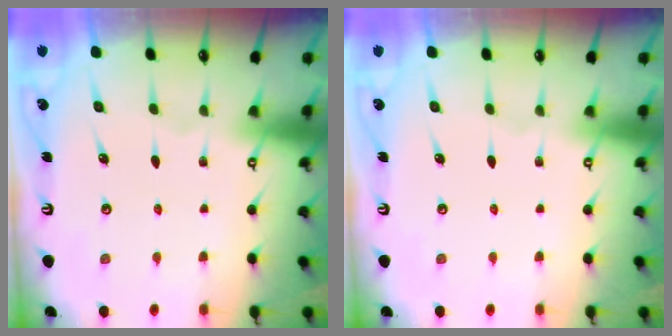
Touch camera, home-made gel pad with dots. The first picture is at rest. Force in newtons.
{"total": 0.0}